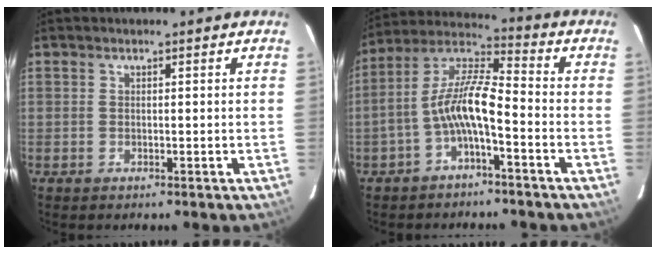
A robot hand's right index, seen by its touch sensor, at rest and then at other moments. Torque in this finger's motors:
{"motor_torque": [1.32, -0.82, 0.92, 0.21]}